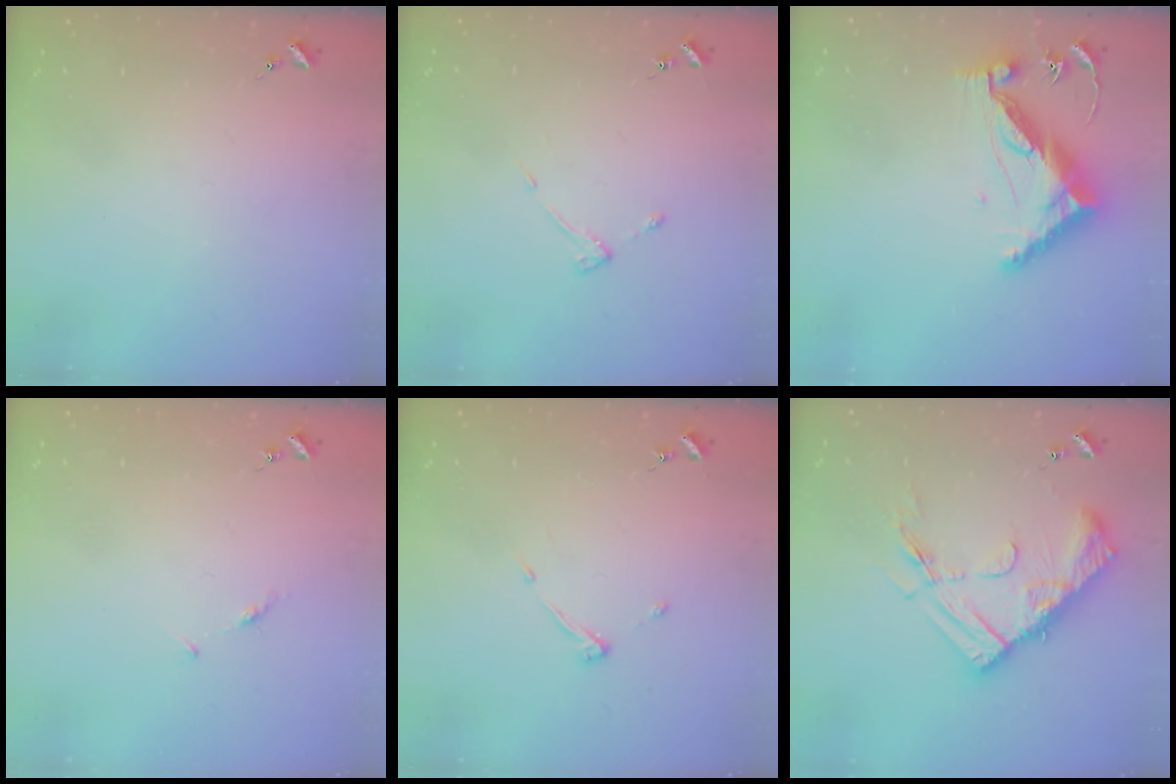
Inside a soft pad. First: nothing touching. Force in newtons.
{"total": 2.9, "press": 2.9, "slide": 0.5}
{"total": 13.0, "press": 13.0, "slide": 0.6}
{"total": 3.9, "press": 3.8, "slide": 0.5}
{"total": 3.9, "press": 3.9, "slide": 0.6}
{"total": 16.6, "press": 16.6, "slide": 1.1}